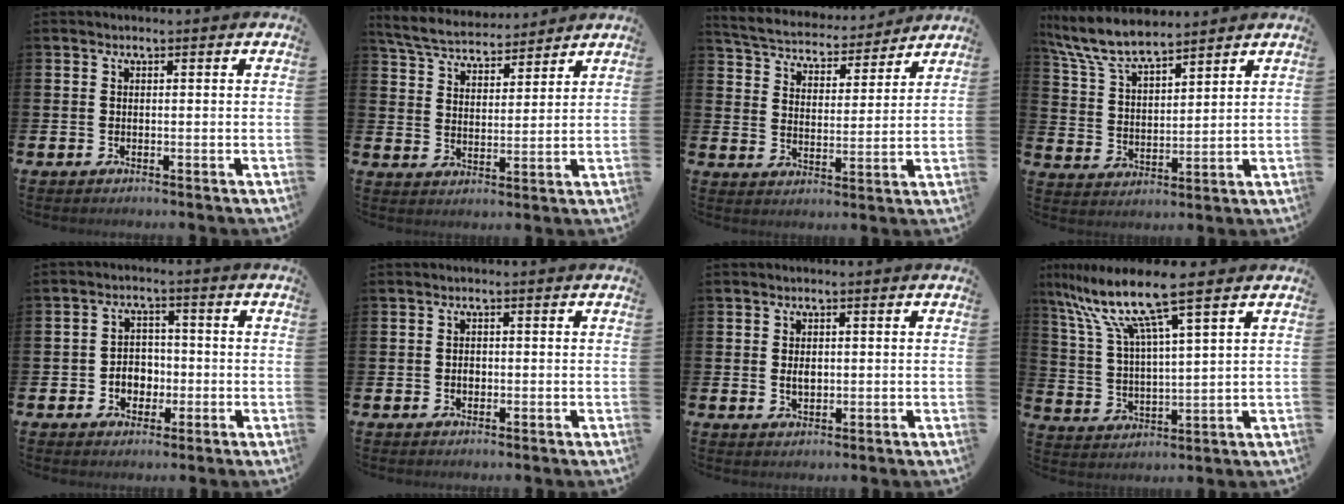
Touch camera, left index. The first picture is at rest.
{"total": 5.9, "force": [5.8, 1.2, 0.7], "torque": [-0.043, -0.032, 0.103]}
{"total": 5.4, "force": [5.2, 1.4, 0.4], "torque": [-0.041, -0.041, 0.089]}
{"total": 8.4, "force": [7.7, 1.6, 2.9], "torque": [-0.088, -0.034, 0.140]}
{"total": 3.6, "force": [-1.2, 3.0, 1.5], "torque": [-0.029, 0.006, -0.031]}
{"total": 1.1, "force": [-0.2, 0.8, 0.7], "torque": [-0.006, 0.002, -0.007]}
{"total": 1.8, "force": [0.2, 1.1, 1.4], "torque": [-0.020, 0.004, 0.000]}
{"total": 11.1, "force": [8.3, 1.2, 7.2], "torque": [-0.172, -0.029, 0.139]}